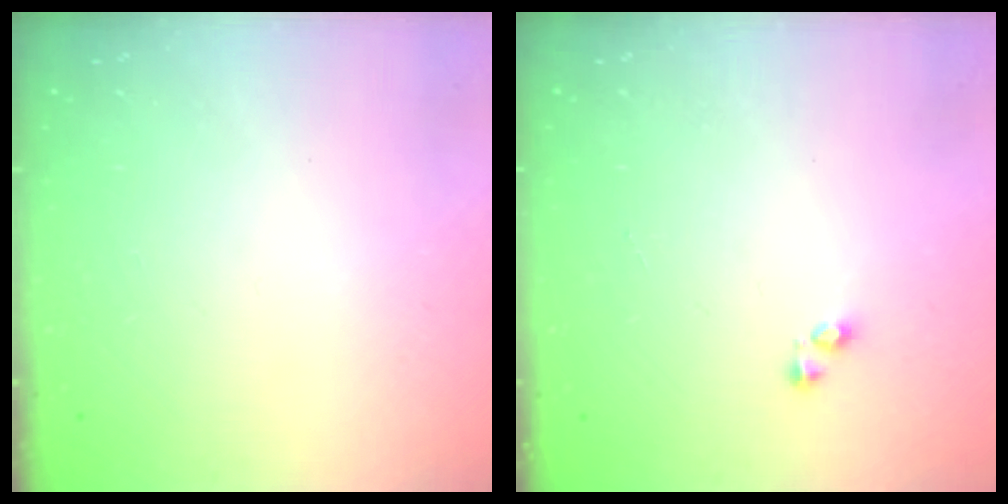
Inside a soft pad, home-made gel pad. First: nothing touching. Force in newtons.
{"total": 1.8, "press": 1.8, "slide": 0.2}